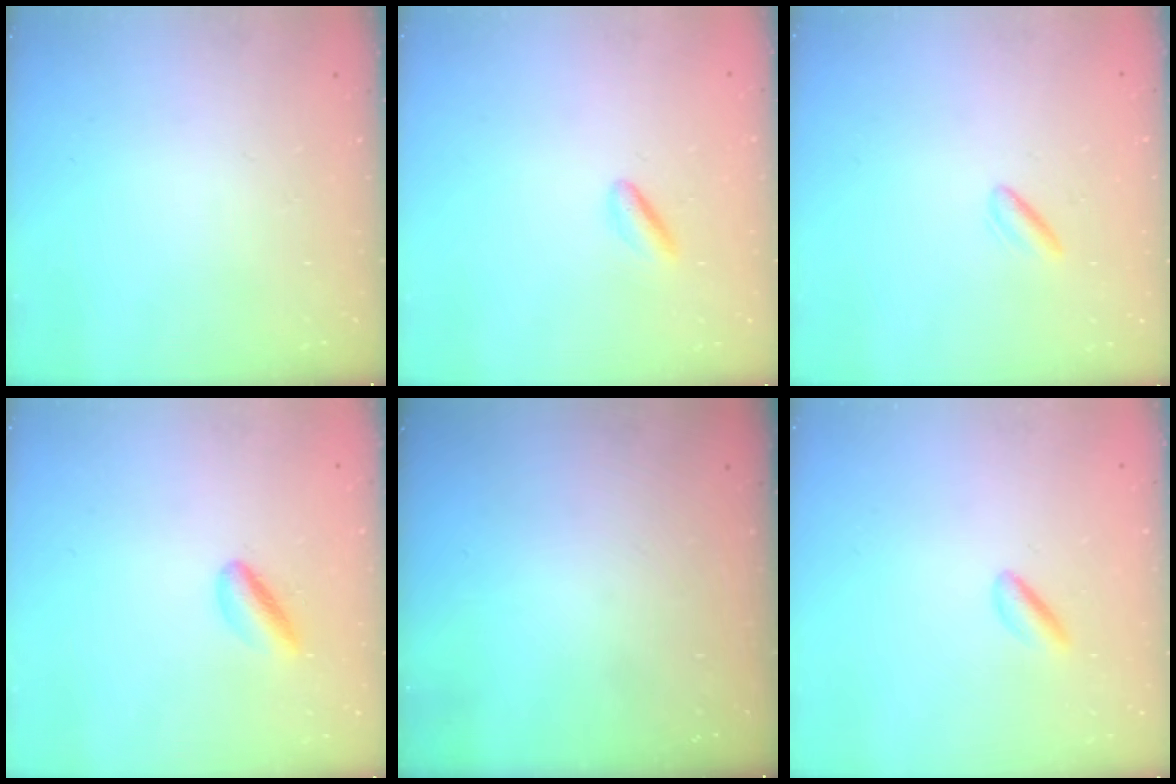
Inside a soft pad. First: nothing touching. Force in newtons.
{"total": 2.7, "press": 2.6, "slide": 0.7}
{"total": 1.5, "press": 1.2, "slide": 0.9}
{"total": 4.6, "press": 4.5, "slide": 1.2}
{"total": 0.0}
{"total": 2.0, "press": 1.7, "slide": 1.0}